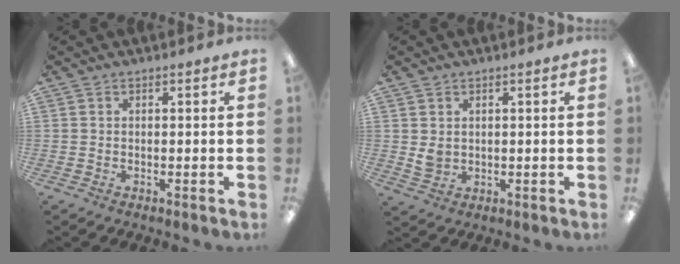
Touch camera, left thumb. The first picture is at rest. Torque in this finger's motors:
{"motor_torque": [-0.25, 0.34, 0.18, -0.34, 0.00]}